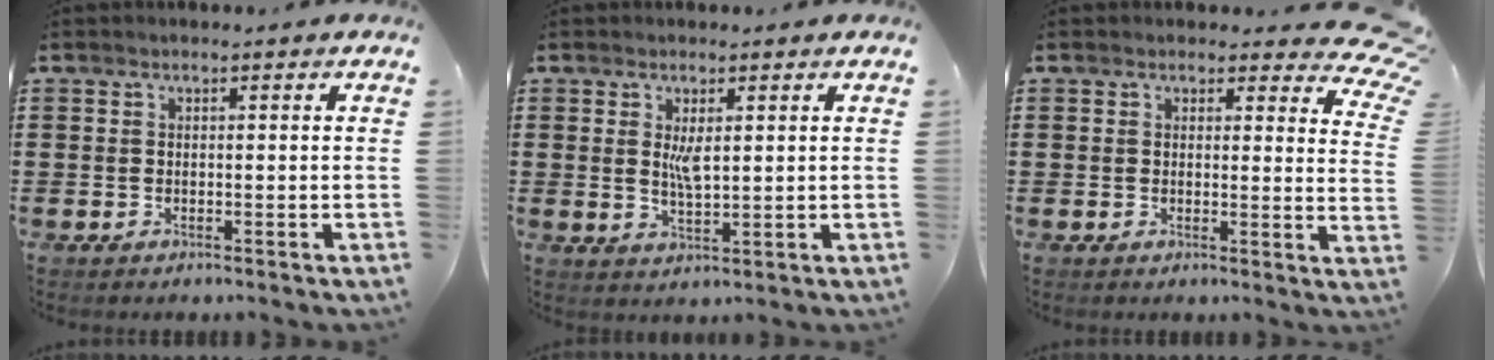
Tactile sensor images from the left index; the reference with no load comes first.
{"total": 3.1, "force": [1.0, 1.0, 2.8], "torque": [-0.058, 0.005, 0.015]}
{"total": 3.9, "force": [2.9, 1.6, 2.0], "torque": [-0.030, -0.013, 0.049]}